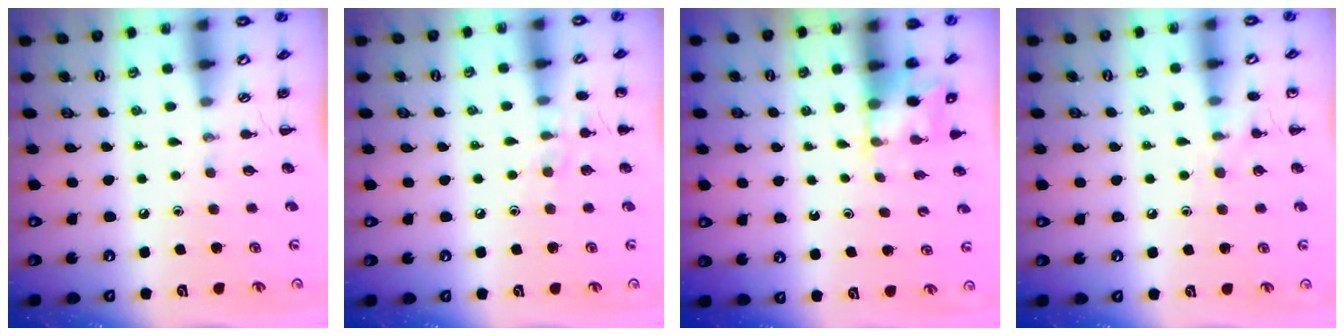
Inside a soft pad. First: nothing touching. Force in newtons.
{"total": 7.4, "press": 7.0, "slide": 2.2}
{"total": 2.1, "press": 2.0, "slide": 0.7}
{"total": 7.0, "press": 6.8, "slide": 1.5}